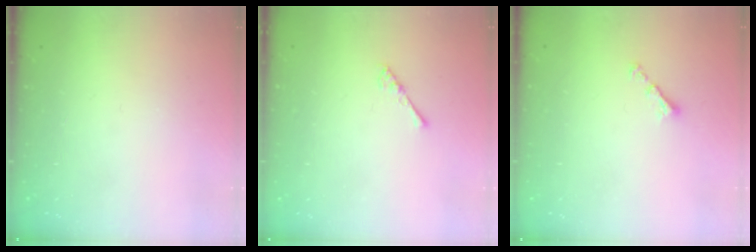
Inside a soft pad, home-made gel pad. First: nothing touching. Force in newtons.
{"total": 1.8, "press": 1.7, "slide": 0.4}
{"total": 2.8, "press": 2.7, "slide": 0.5}